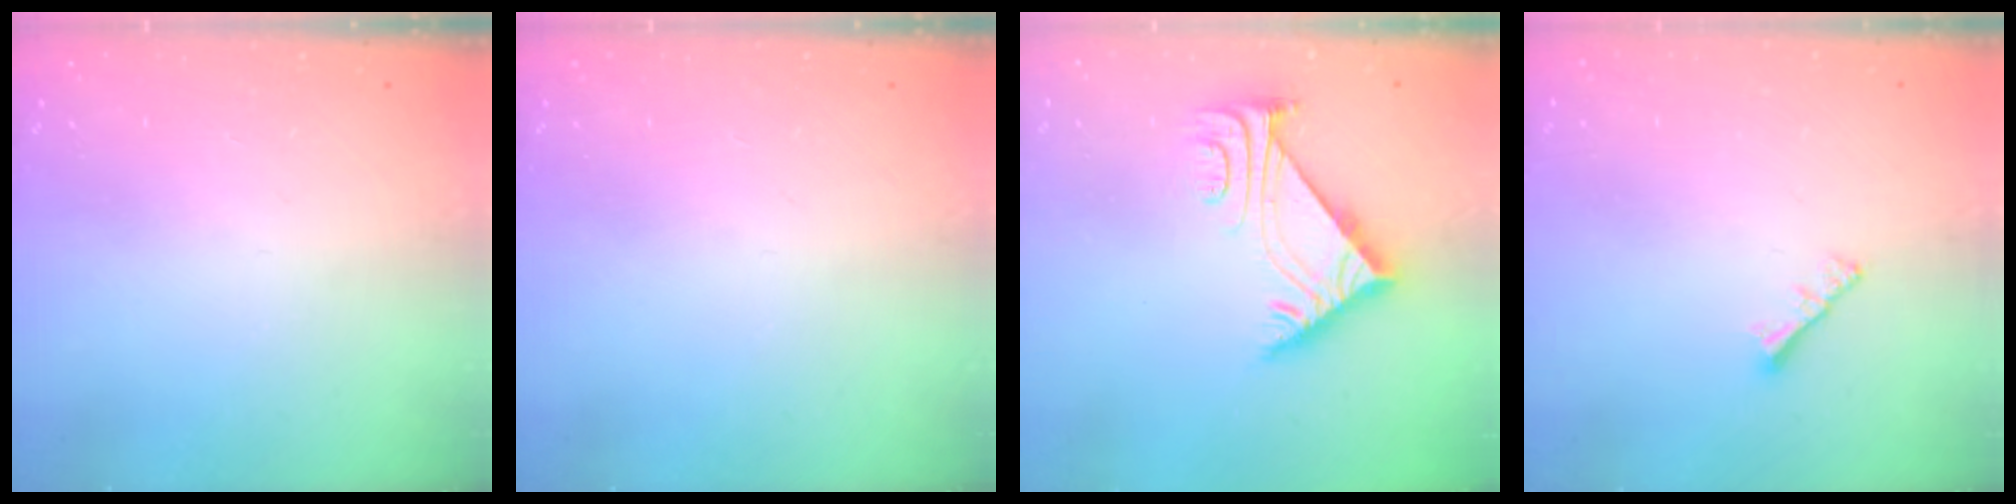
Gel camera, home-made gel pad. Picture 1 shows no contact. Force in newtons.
{"total": 0.0}
{"total": 7.6, "press": 7.6, "slide": 0.7}
{"total": 2.2, "press": 2.1, "slide": 0.6}